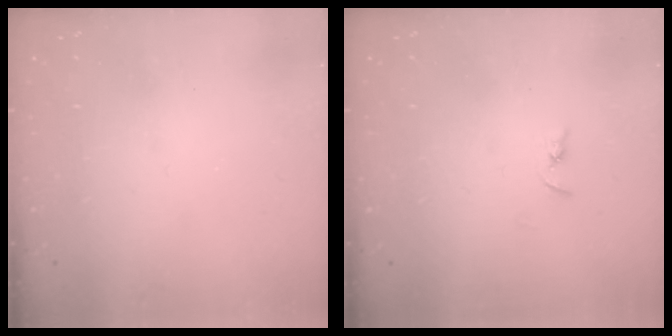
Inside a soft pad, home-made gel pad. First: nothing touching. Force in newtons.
{"total": 2.2, "press": 2.2, "slide": 0.2}